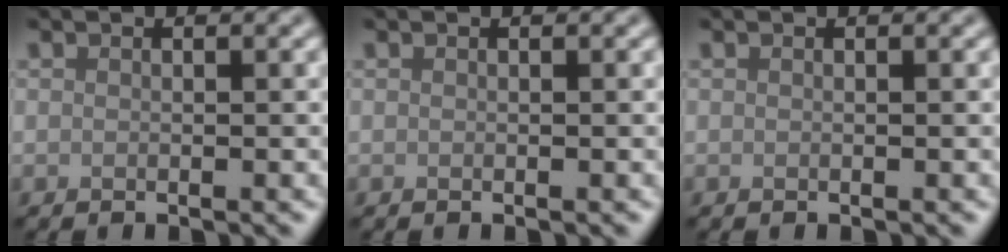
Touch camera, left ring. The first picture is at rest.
{"total": 0.0}
{"total": 0.0}